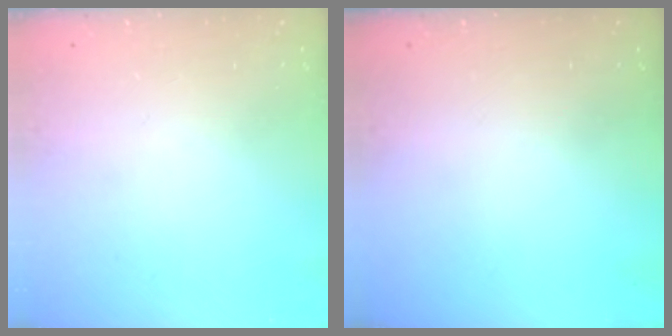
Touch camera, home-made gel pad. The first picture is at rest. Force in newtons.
{"total": 0.0}